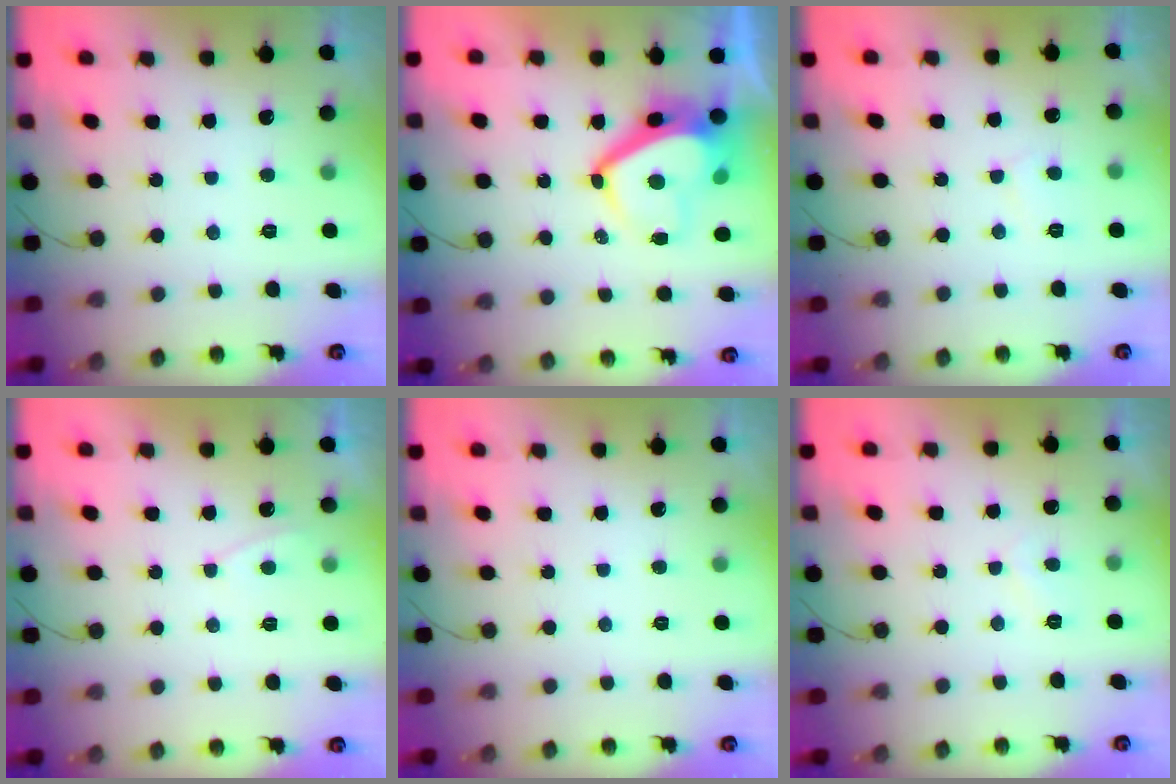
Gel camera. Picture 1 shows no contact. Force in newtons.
{"total": 9.2, "press": 9.1, "slide": 1.3}
{"total": 3.0, "press": 3.0, "slide": 0.2}
{"total": 2.0, "press": 2.0, "slide": 0.3}
{"total": 0.0}
{"total": 1.9, "press": 1.8, "slide": 0.5}